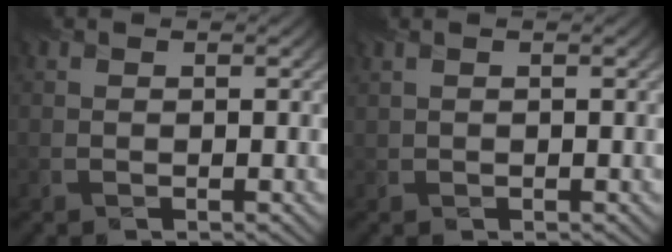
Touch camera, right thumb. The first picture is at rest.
{"total": 0.0}